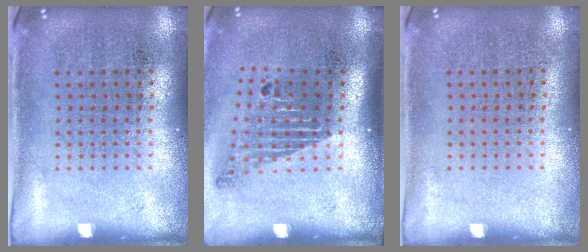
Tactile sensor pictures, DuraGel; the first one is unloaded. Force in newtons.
{"total": 1.8, "press": 1.2, "slide": 1.3}
{"total": 0.0}